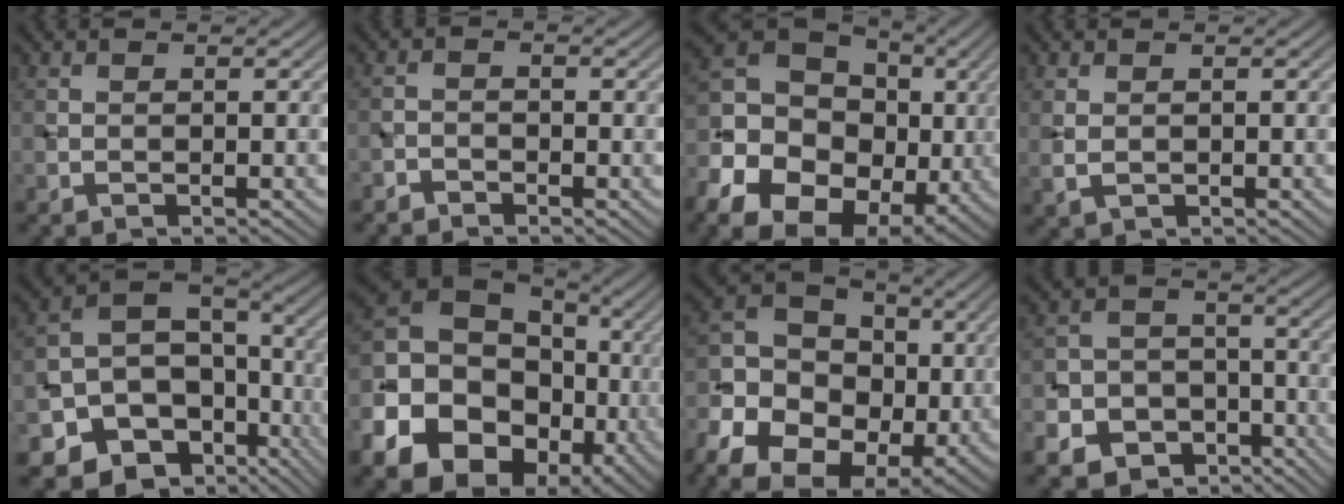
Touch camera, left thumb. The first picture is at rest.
{"total": 1.7, "force": [-1.5, 0.6, 0.5], "torque": [-0.009, 0.000, -0.033]}
{"total": 18.1, "force": [-4.1, 14.2, 10.4], "torque": [-0.255, -0.022, -0.072]}
{"total": 1.6, "force": [0.2, 1.1, 1.1], "torque": [-0.033, -0.003, 0.009]}
{"total": 16.6, "force": [-6.4, 13.0, 8.1], "torque": [-0.190, -0.030, -0.077]}
{"total": 22.3, "force": [-6.1, 17.5, 12.4], "torque": [-0.249, -0.017, -0.134]}
{"total": 15.3, "force": [-4.1, 11.9, 8.7], "torque": [-0.219, -0.022, -0.078]}
{"total": 13.1, "force": [-8.3, 9.5, 3.6], "torque": [-0.113, -0.041, -0.131]}